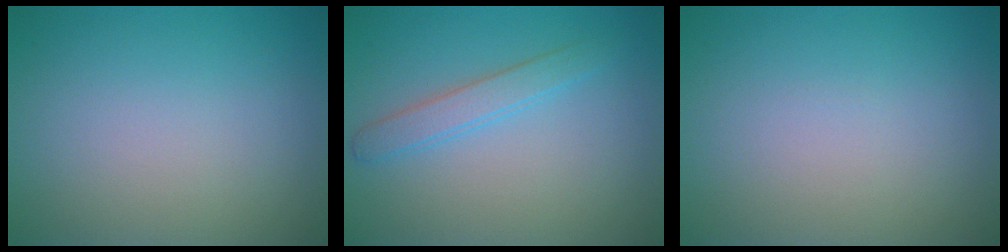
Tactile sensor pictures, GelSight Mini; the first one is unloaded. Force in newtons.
{"total": 2.0, "press": 2.0, "slide": 0.0}
{"total": 0.0}